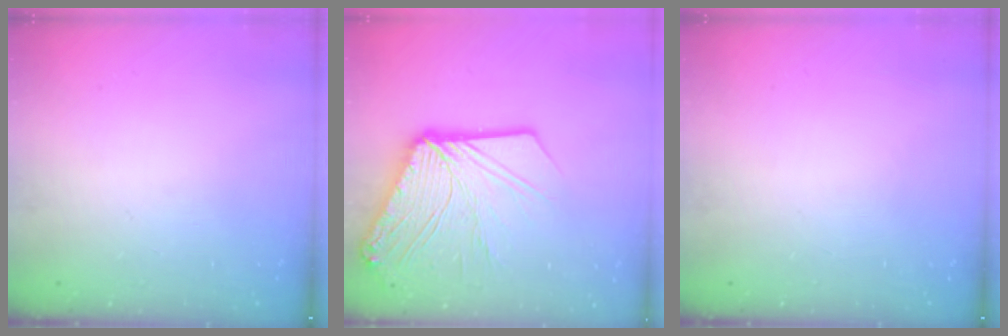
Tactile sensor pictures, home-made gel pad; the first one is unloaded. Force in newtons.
{"total": 20.8, "press": 20.6, "slide": 2.7}
{"total": 0.0}